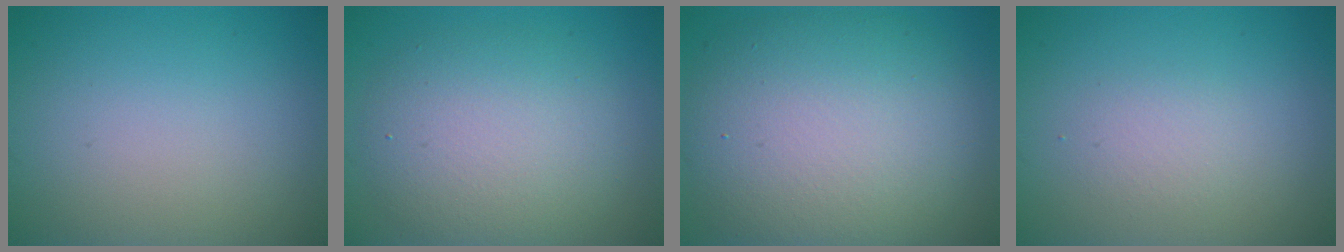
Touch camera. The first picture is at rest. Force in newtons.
{"total": 5.9, "press": 5.9, "slide": 0.4}
{"total": 10.5, "press": 10.5, "slide": 0.9}
{"total": 1.4, "press": 1.4, "slide": 0.0}